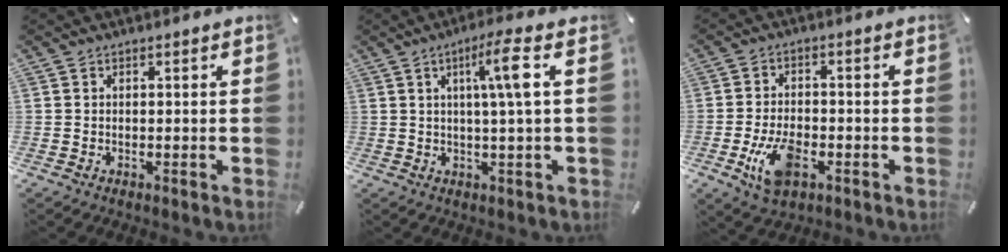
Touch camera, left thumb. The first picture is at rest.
{"total": 8.6, "force": [2.3, 0.3, 8.3], "torque": [-0.146, -0.001, 0.027]}
{"total": 9.4, "force": [-3.4, 5.4, 6.9], "torque": [-0.144, 0.002, -0.061]}